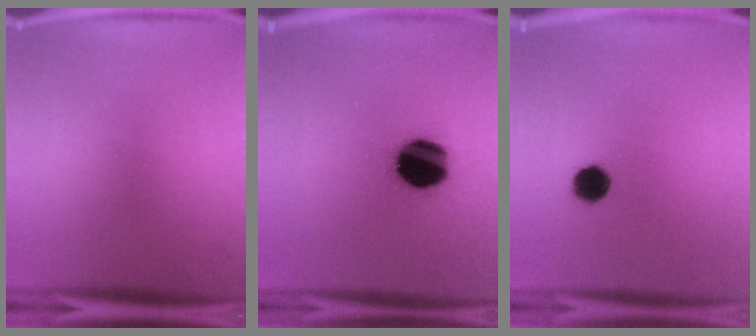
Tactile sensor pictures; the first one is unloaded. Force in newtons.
{"total": 19.5}
{"total": 6.2}